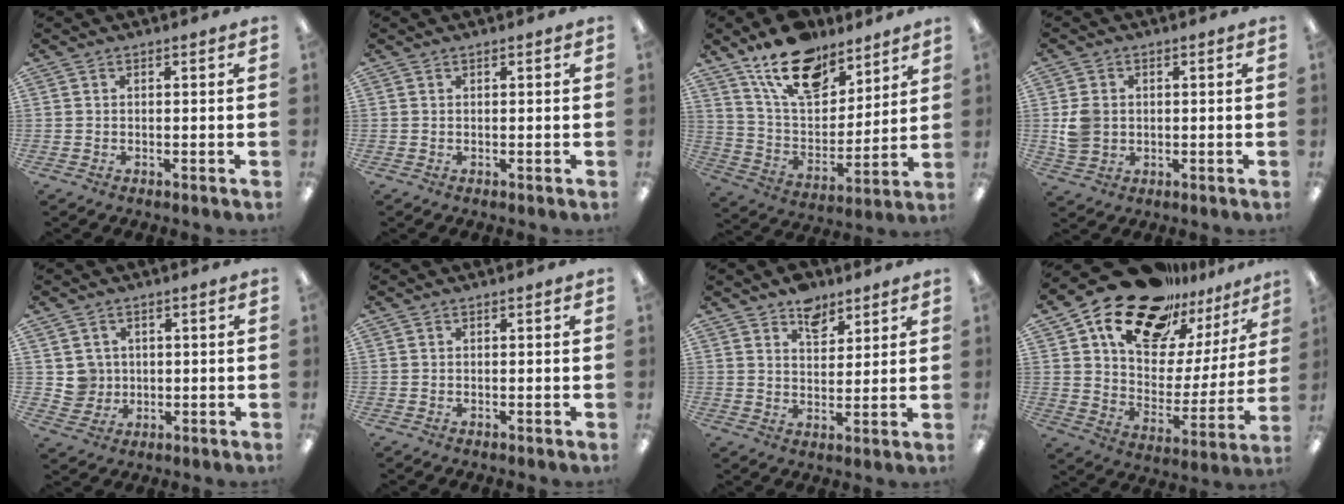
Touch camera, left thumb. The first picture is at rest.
{"total": 0.0}
{"total": 17.7, "force": [12.9, 8.7, 8.3], "torque": [-0.150, -0.070, 0.234]}
{"total": 5.8, "force": [0.4, 5.0, 2.9], "torque": [-0.055, 0.008, 0.010]}
{"total": 4.6, "force": [1.1, 4.4, 0.1], "torque": [-0.003, 0.004, 0.020]}
{"total": 0.0}
{"total": 7.0, "force": [5.2, 4.1, 2.4], "torque": [-0.024, -0.025, 0.090]}
{"total": 20.5, "force": [15.7, 10.4, 8.1], "torque": [-0.150, -0.103, 0.277]}